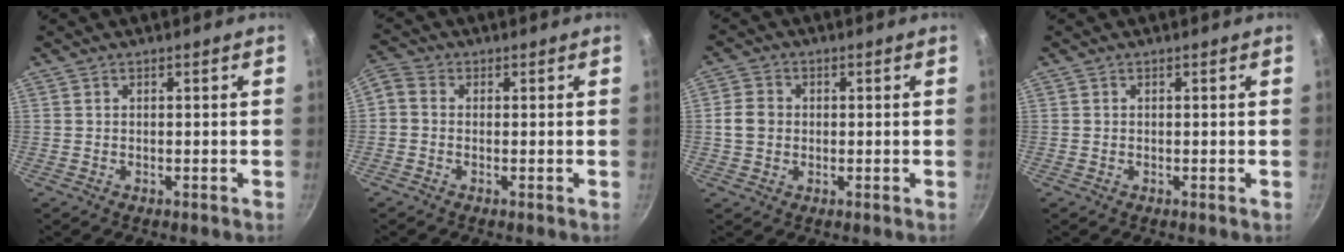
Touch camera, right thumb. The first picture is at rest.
{"total": 4.0, "force": [-0.6, 3.2, 2.3], "torque": [-0.060, 0.019, -0.029]}
{"total": 4.7, "force": [-0.1, 4.1, 2.4], "torque": [-0.032, 0.008, -0.007]}
{"total": 0.0}